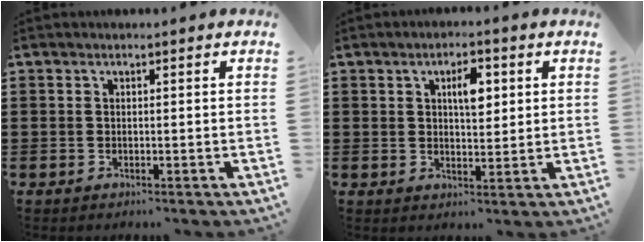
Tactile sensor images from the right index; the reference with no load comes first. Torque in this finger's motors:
{"motor_torque": [0.23, -0.22, 0.27, 0.10]}